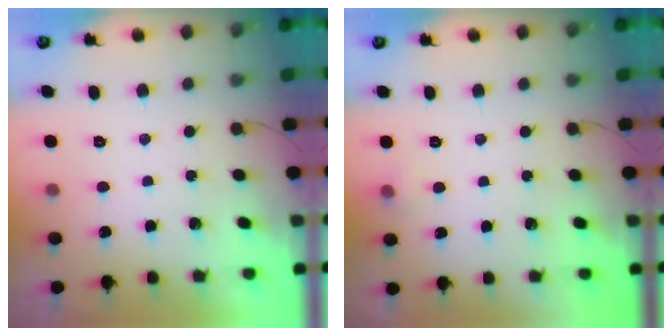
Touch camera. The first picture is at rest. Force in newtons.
{"total": 3.8, "press": 3.6, "slide": 1.3}